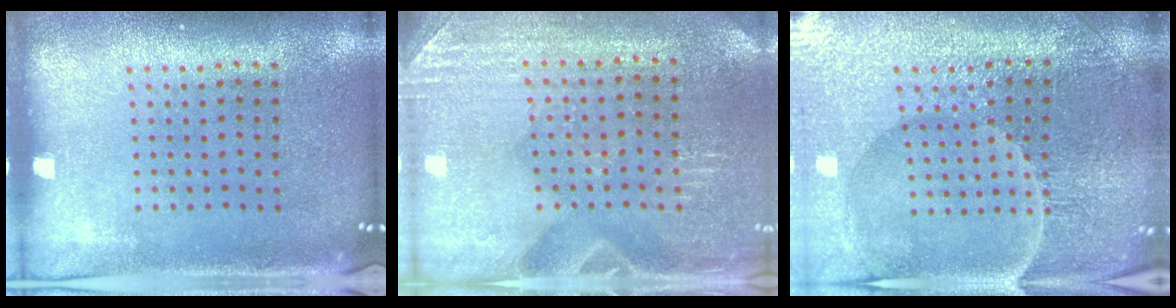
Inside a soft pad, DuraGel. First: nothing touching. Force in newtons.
{"total": 2.9, "press": 2.9, "slide": 0.4}
{"total": 4.2, "press": 4.1, "slide": 0.7}